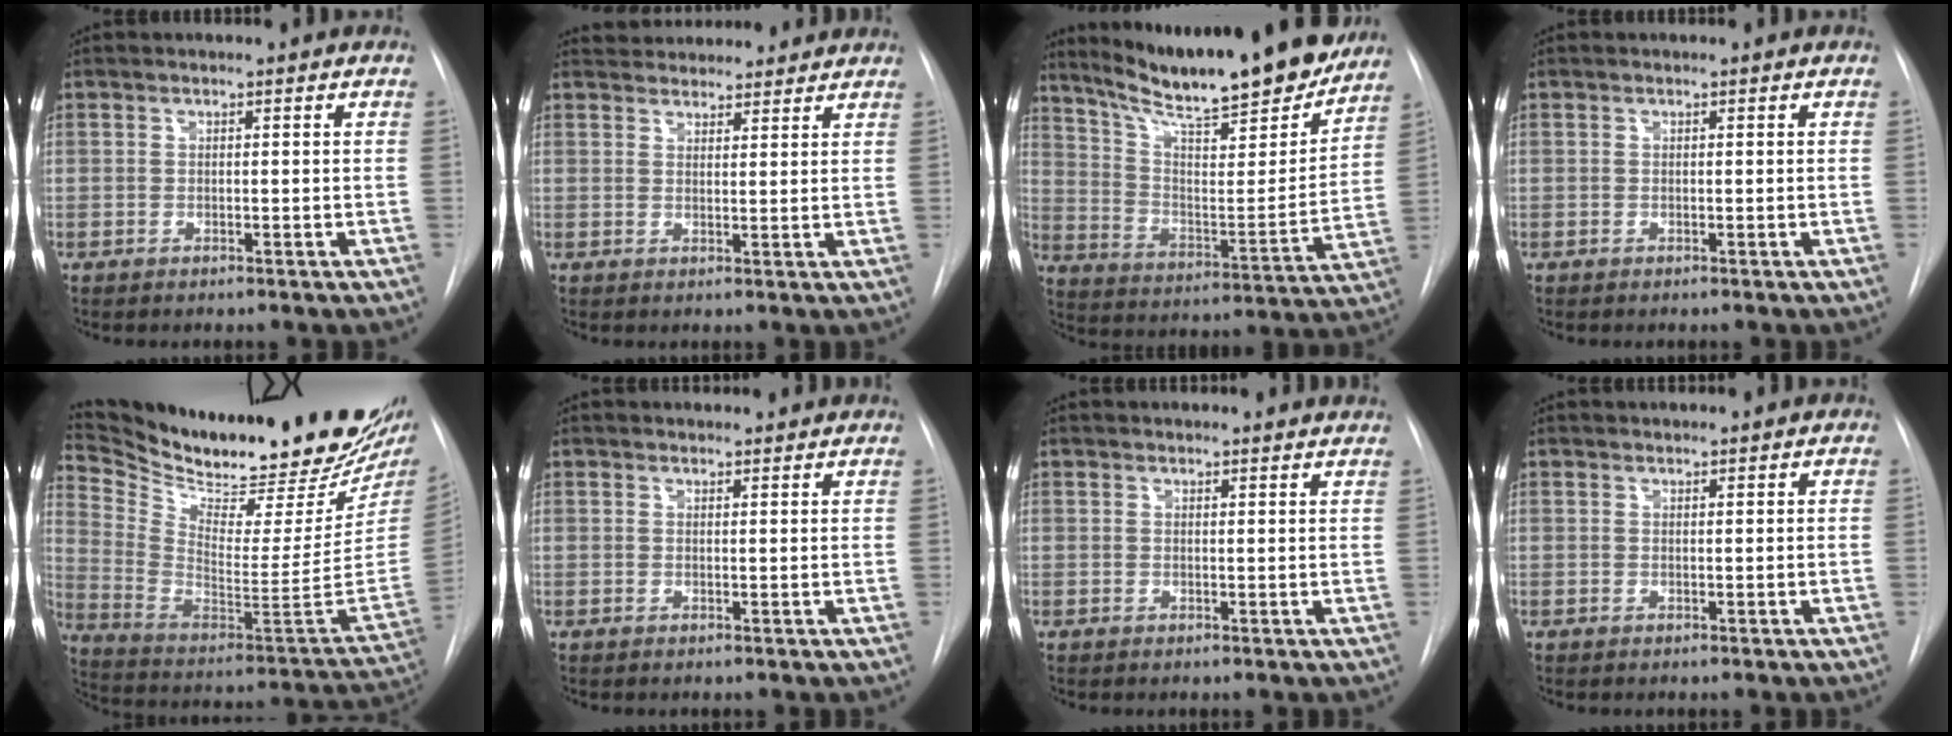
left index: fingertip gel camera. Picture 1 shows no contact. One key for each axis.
{"total": 9.3, "fx": 8.8, "fy": 2.7, "fz": 1.7, "tx": -0.013, "ty": 0.030, "tz": 0.113}
{"total": 24.2, "fx": 20.8, "fy": 3.2, "fz": 11.9, "tx": -0.198, "ty": -0.038, "tz": 0.305}
{"total": 0.0}
{"total": 29.6, "fx": 25.8, "fy": 3.8, "fz": 14.0, "tx": -0.240, "ty": -0.100, "tz": 0.366}
{"total": 3.8, "fx": 3.7, "fy": 0.9, "fz": 0.6, "tx": -0.009, "ty": 0.020, "tz": 0.045}
{"total": 7.7, "fx": 7.5, "fy": 1.3, "fz": 1.5, "tx": -0.008, "ty": 0.015, "tz": 0.071}
{"total": 2.0, "fx": 1.8, "fy": 0.6, "fz": 0.6, "tx": -0.007, "ty": 0.020, "tz": 0.023}